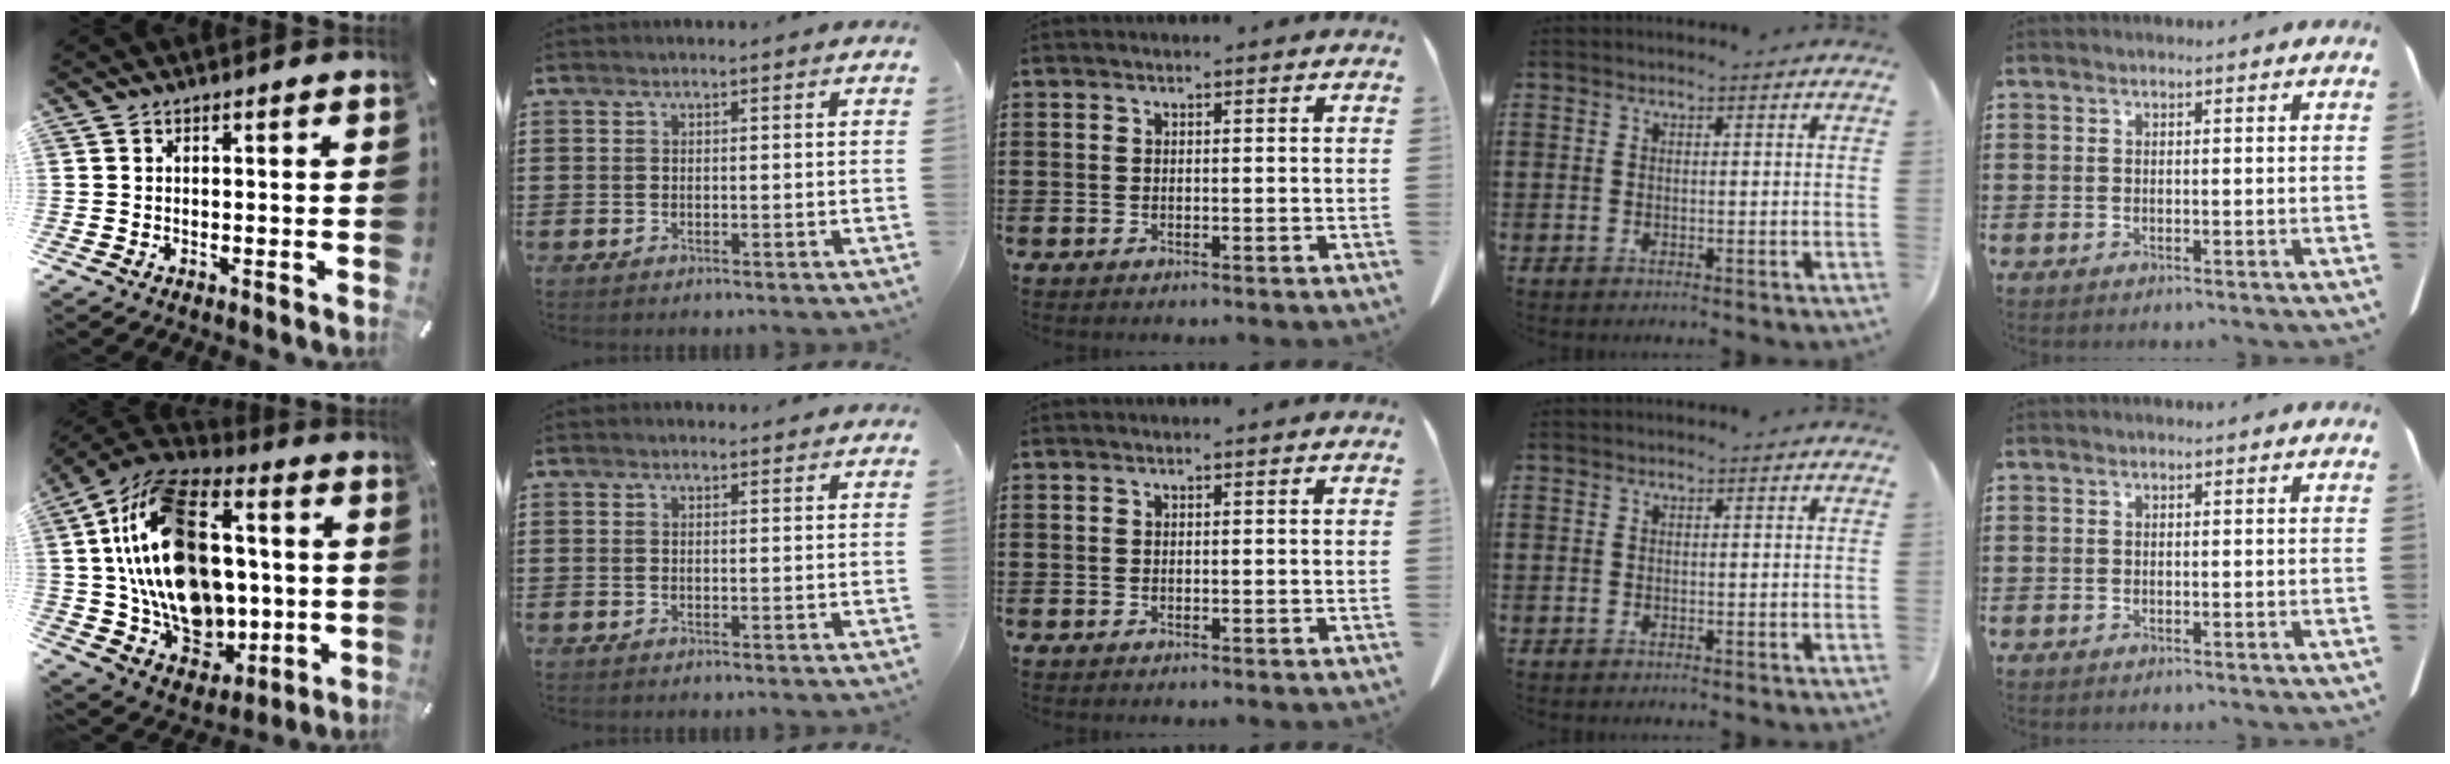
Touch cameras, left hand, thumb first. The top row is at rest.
{"thumb": {"total": 24.1, "force": [2.9, 17.5, 16.4], "torque": [-0.316, -0.015, 0.061]}, "index": {"total": 0.9, "force": [0.9, 0.2, 0.1], "torque": [-0.005, 0.001, 0.018]}}